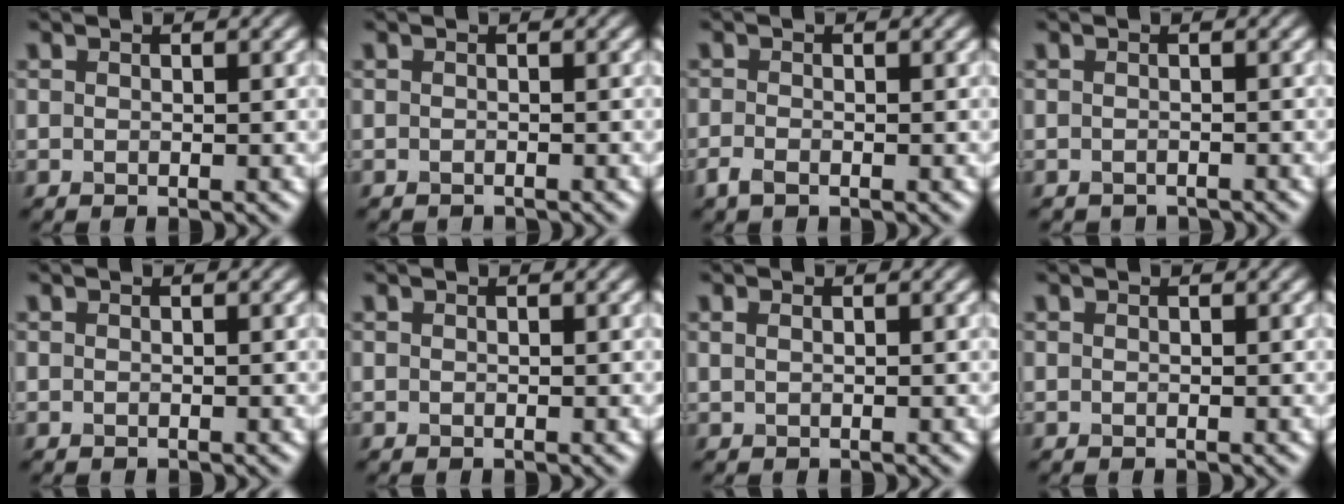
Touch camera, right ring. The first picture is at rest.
{"total": 1.0, "force": [-1.0, 0.0, 0.0], "torque": [0.003, -0.007, -0.017]}
{"total": 1.3, "force": [-0.9, 0.5, 0.8], "torque": [-0.020, -0.003, -0.020]}
{"total": 1.2, "force": [-1.2, 0.1, -0.1], "torque": [0.004, -0.007, -0.017]}
{"total": 0.0}
{"total": 0.0}
{"total": 0.6, "force": [0.3, 0.4, 0.4], "torque": [-0.010, -0.001, 0.006]}
{"total": 0.0}